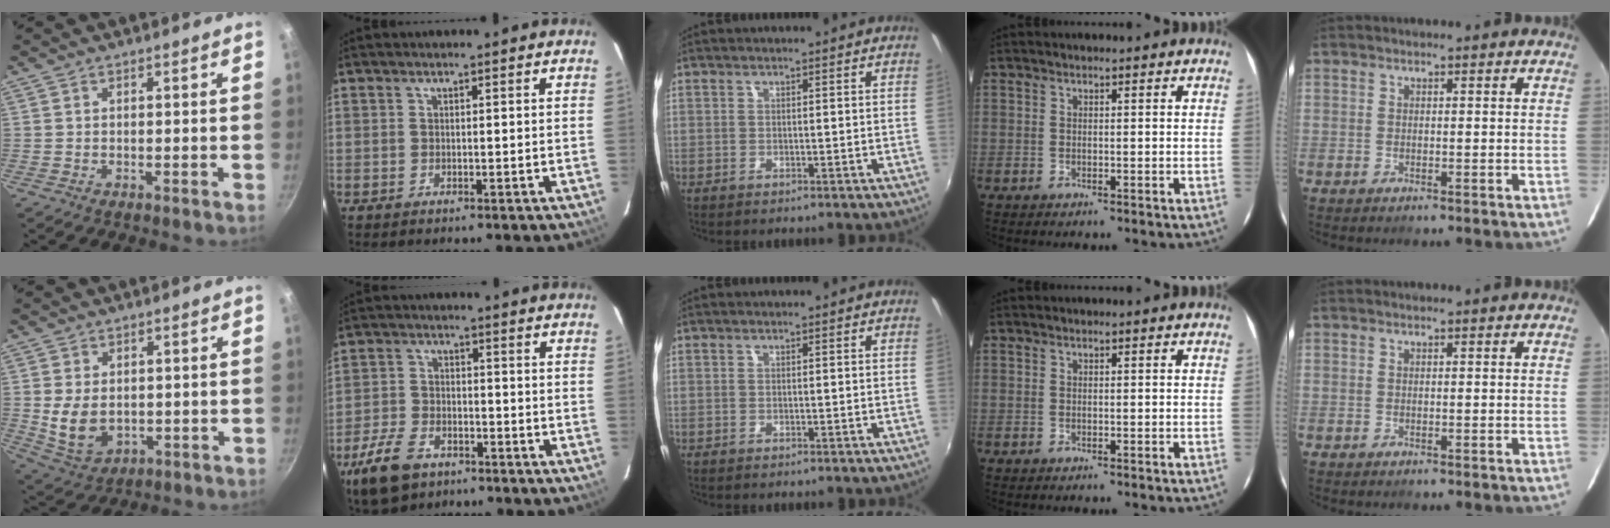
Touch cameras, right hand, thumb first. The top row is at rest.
{"thumb": {"total": 8.6, "force": [0.1, 6.0, 6.1], "torque": [-0.105, -0.013, 0.019]}, "index": {"total": 10.6, "force": [-6.6, 6.1, 5.5], "torque": [-0.143, -0.001, -0.125]}}